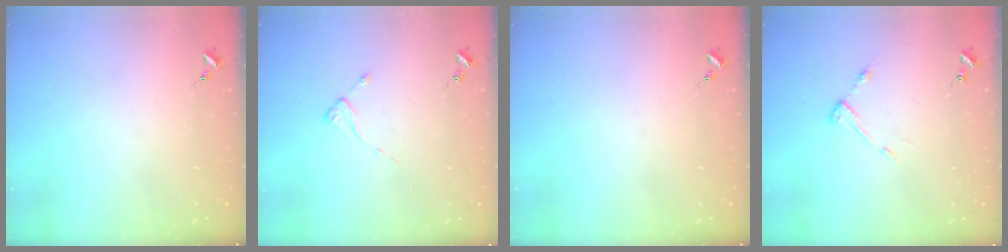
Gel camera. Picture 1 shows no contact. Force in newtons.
{"total": 2.0, "press": 2.0, "slide": 0.3}
{"total": 0.0}
{"total": 5.0, "press": 4.9, "slide": 0.4}